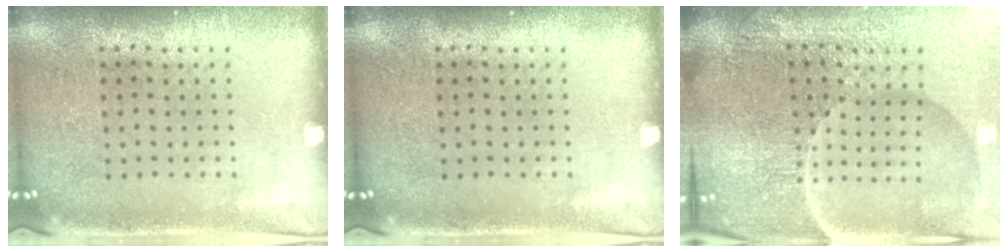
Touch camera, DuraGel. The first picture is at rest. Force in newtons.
{"total": 0.0}
{"total": 5.7, "press": 5.3, "slide": 2.0}